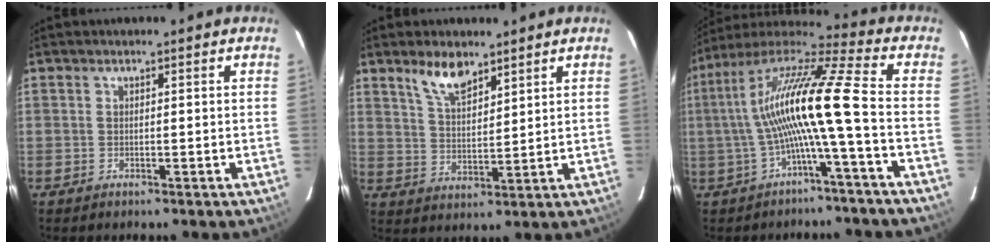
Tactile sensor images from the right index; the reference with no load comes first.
{"total": 6.8, "force": [5.0, 2.6, 3.8], "torque": [-0.066, 0.002, 0.098]}
{"total": 14.9, "force": [-2.4, -0.5, 14.7], "torque": [-0.268, 0.009, -0.044]}